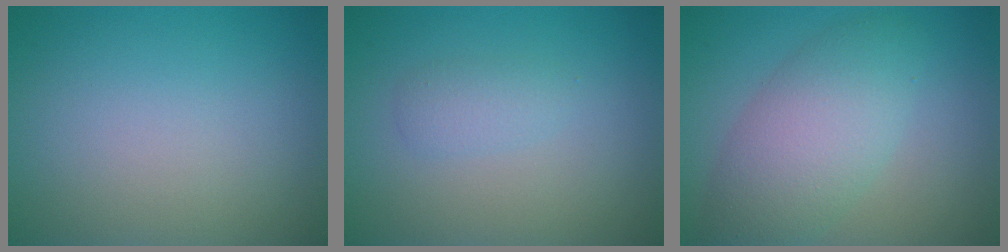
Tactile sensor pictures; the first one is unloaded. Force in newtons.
{"total": 1.4, "press": 1.4, "slide": 0.0}
{"total": 4.3, "press": 4.3, "slide": 0.4}